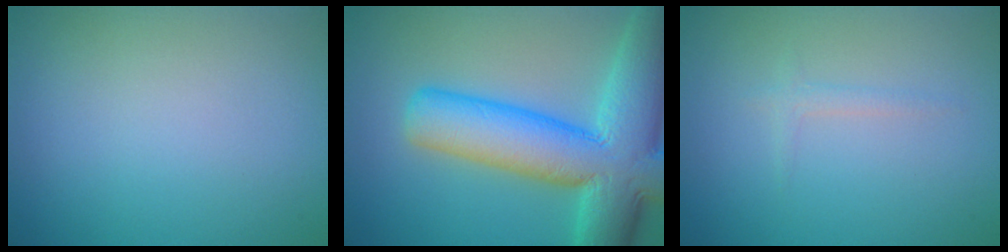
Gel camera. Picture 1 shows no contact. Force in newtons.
{"total": 12.3, "press": 12.3, "slide": 0.6}
{"total": 0.9, "press": 0.9, "slide": 0.1}